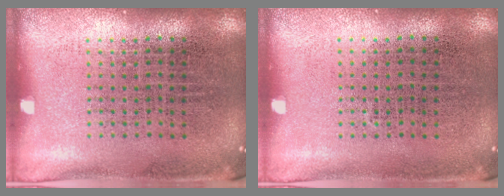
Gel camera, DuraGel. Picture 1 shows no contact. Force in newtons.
{"total": 0.0}